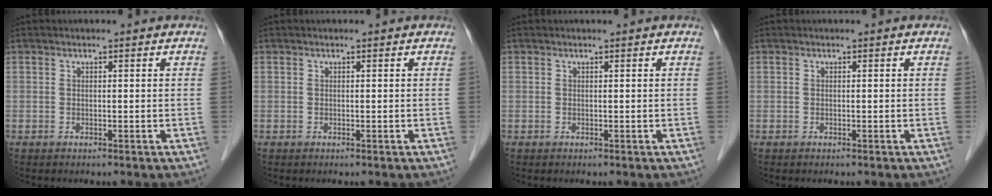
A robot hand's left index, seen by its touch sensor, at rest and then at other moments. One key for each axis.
{"total": 0.0}
{"total": 0.0}
{"total": 0.0}